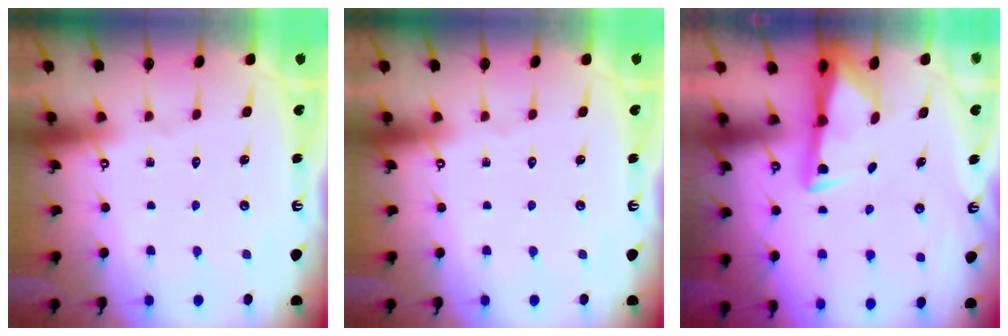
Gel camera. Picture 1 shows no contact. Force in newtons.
{"total": 0.0}
{"total": 2.8, "press": 2.7, "slide": 0.5}